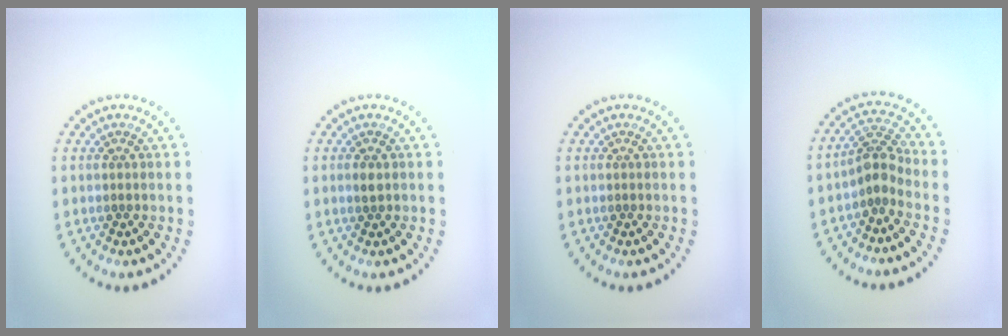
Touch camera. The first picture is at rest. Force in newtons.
{"total": 0.9, "press": 0.9, "slide": 0.2}
{"total": 0.0}
{"total": 2.5, "press": 1.9, "slide": 1.6}